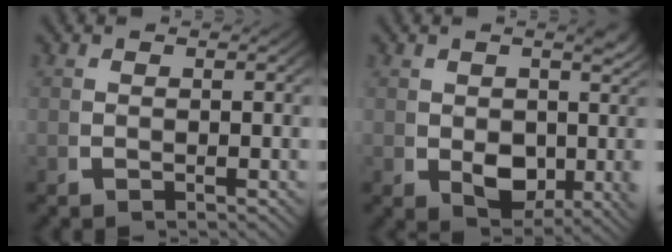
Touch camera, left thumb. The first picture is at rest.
{"total": 4.9, "force": [0.1, 3.3, 3.7], "torque": [-0.054, -0.024, 0.013]}